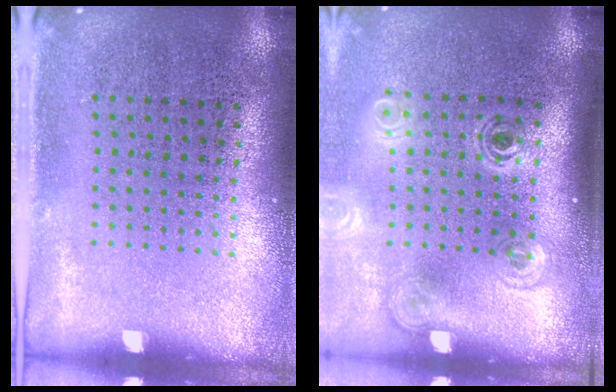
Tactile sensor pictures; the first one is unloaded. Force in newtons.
{"total": 1.8, "press": 1.2, "slide": 1.4}